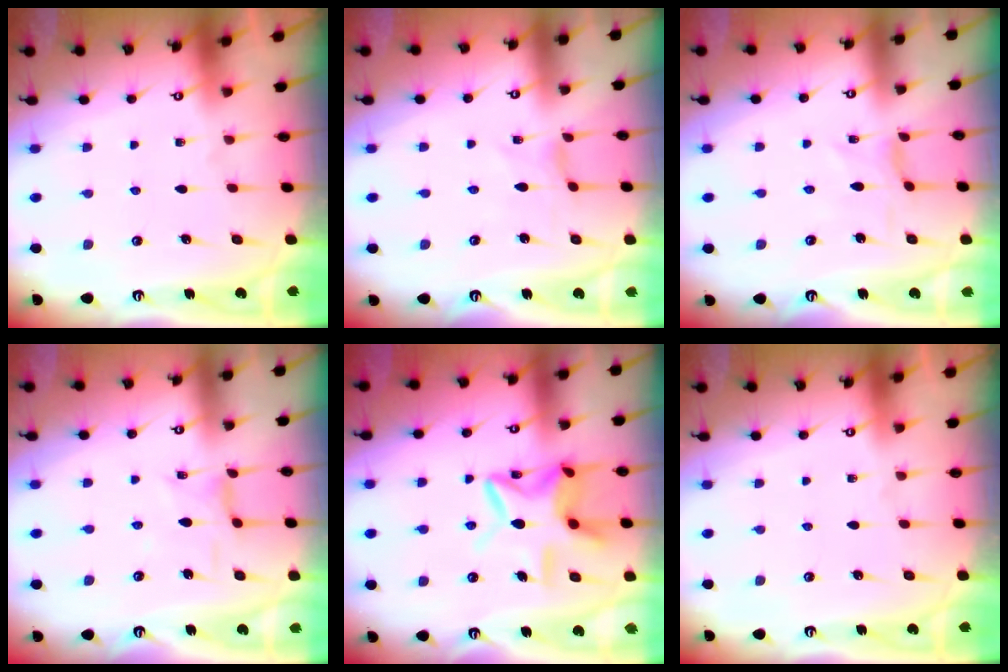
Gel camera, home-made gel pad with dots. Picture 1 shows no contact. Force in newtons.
{"total": 0.0}
{"total": 0.9, "press": 0.9, "slide": 0.3}
{"total": 2.3, "press": 2.3, "slide": 0.5}
{"total": 12.7, "press": 12.6, "slide": 1.0}
{"total": 0.0}